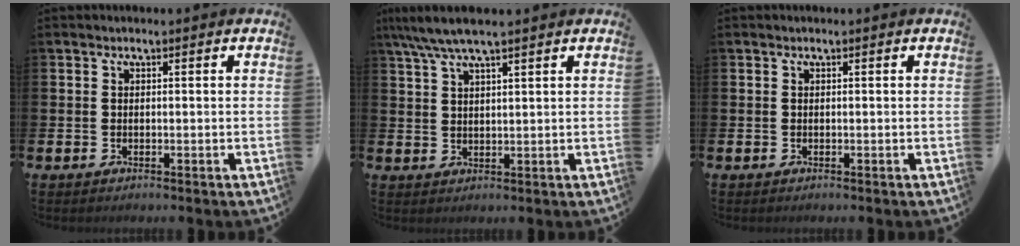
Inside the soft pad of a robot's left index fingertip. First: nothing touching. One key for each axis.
{"total": 4.8, "fx": 3.8, "fy": 0.6, "fz": 2.9, "tx": -0.070, "ty": -0.005, "tz": 0.072}
{"total": 0.0}